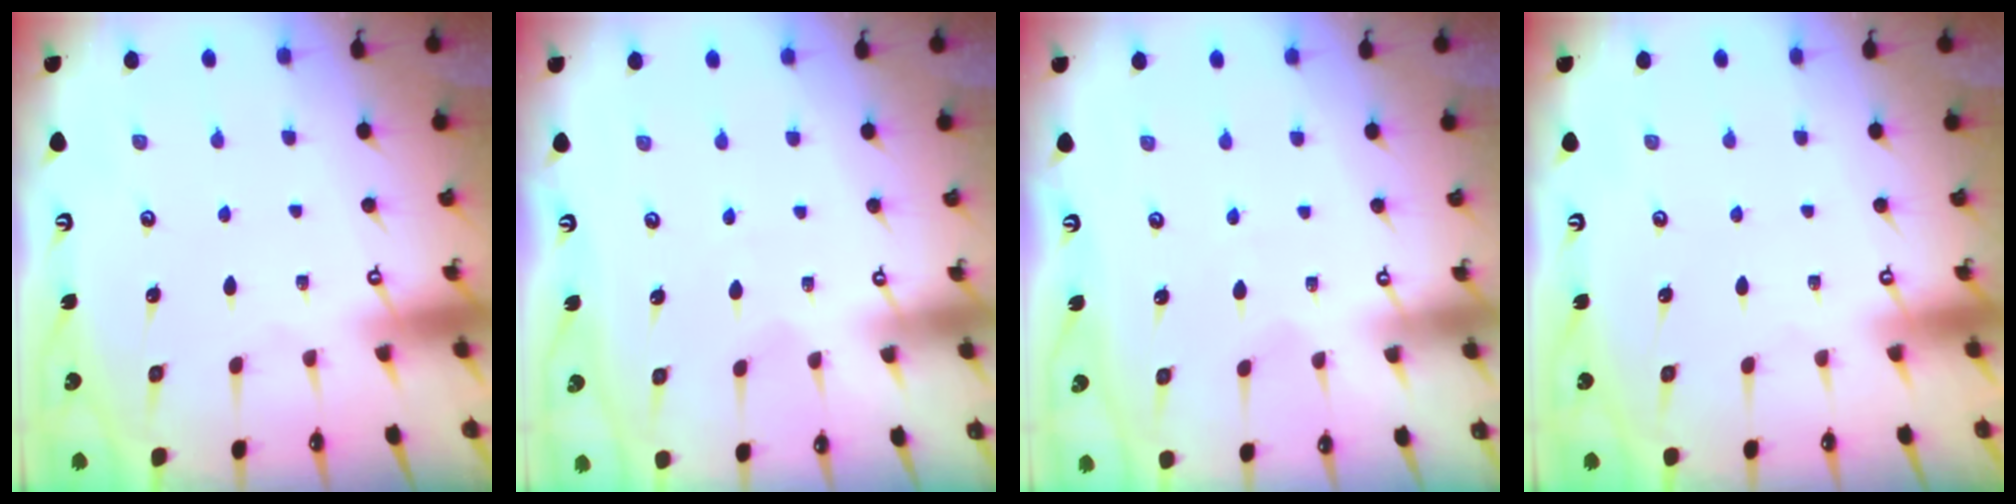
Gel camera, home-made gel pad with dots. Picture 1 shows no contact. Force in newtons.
{"total": 2.7, "press": 2.7, "slide": 0.3}
{"total": 2.7, "press": 2.7, "slide": 0.3}
{"total": 0.0}